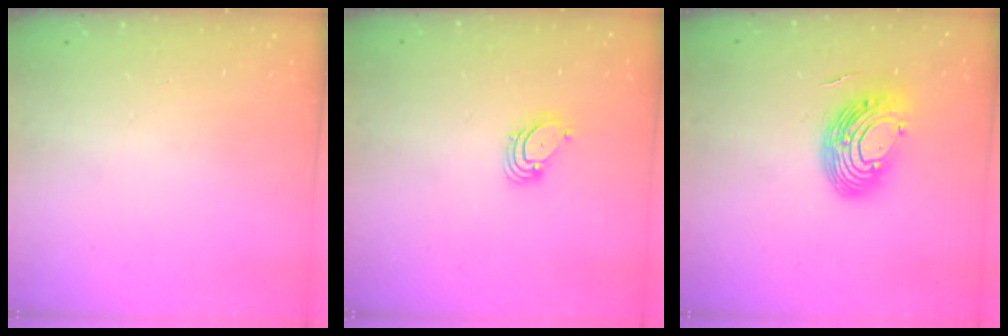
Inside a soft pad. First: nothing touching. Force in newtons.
{"total": 3.5, "press": 3.5, "slide": 0.4}
{"total": 12.8, "press": 12.6, "slide": 2.2}